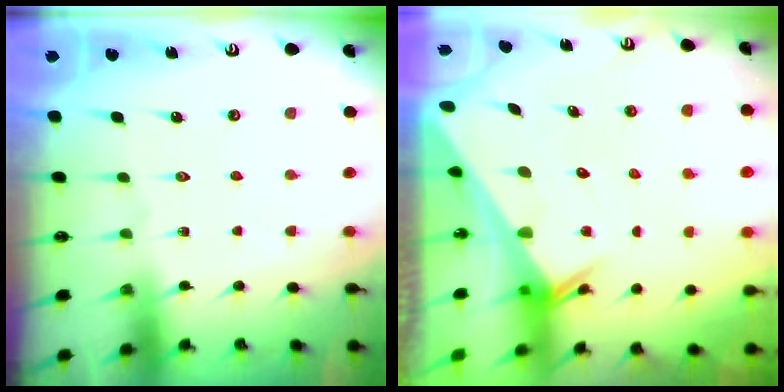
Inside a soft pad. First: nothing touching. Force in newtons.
{"total": 3.1, "press": 3.1, "slide": 0.1}